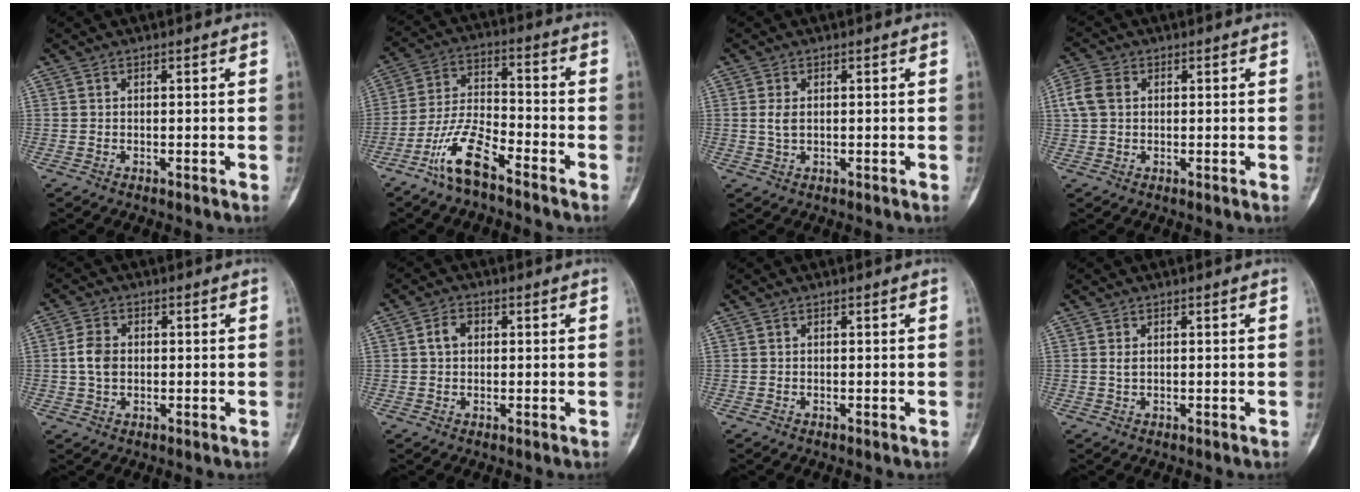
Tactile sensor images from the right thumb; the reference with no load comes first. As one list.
[{"total": 10.2, "force": [-6.8, 3.0, 6.9], "torque": [-0.145, 0.047, -0.137]}, {"total": 2.2, "force": [0.3, 1.3, 1.8], "torque": [-0.039, 0.001, 0.007]}, {"total": 4.7, "force": [0.9, 3.6, 3.0], "torque": [-0.073, 0.012, 0.014]}, {"total": 4.5, "force": [0.1, 3.2, 3.1], "torque": [-0.060, 0.006, -0.001]}, {"total": 3.1, "force": [0.5, 2.3, 2.0], "torque": [-0.033, 0.010, 0.007]}, {"total": 0.0}, {"total": 0.9, "force": [0.2, 0.5, 0.7], "torque": [-0.015, 0.002, 0.007]}]